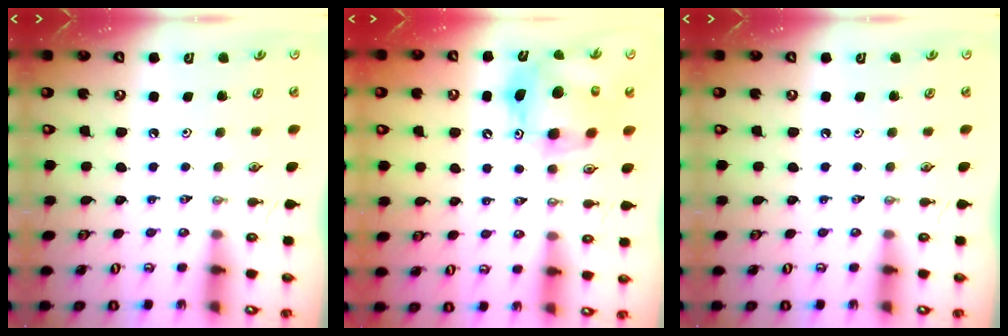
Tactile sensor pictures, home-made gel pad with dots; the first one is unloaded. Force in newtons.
{"total": 13.1, "press": 13.1, "slide": 0.8}
{"total": 0.0}